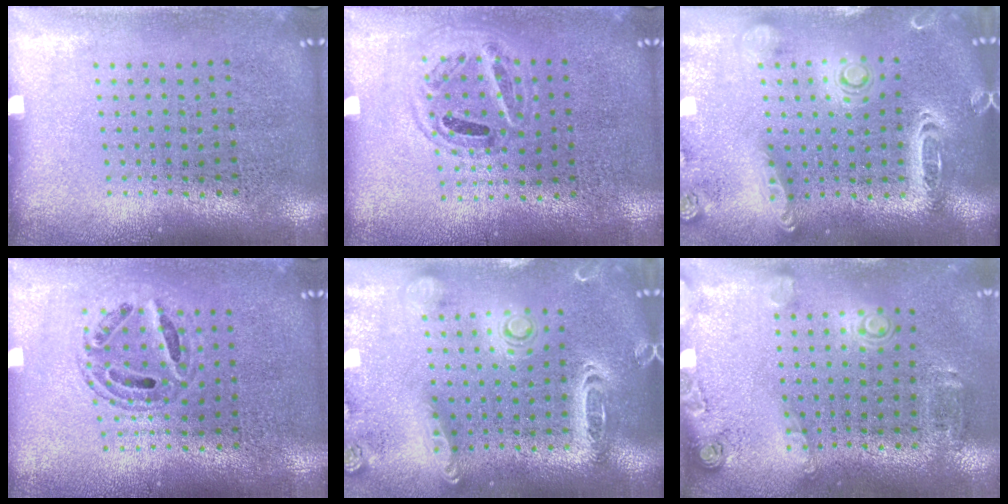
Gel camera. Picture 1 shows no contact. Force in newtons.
{"total": 0.9, "press": 0.8, "slide": 0.2}
{"total": 2.5, "press": 2.3, "slide": 1.1}
{"total": 0.7, "press": 0.6, "slide": 0.2}
{"total": 2.5, "press": 2.3, "slide": 1.1}
{"total": 2.0, "press": 1.2, "slide": 1.5}